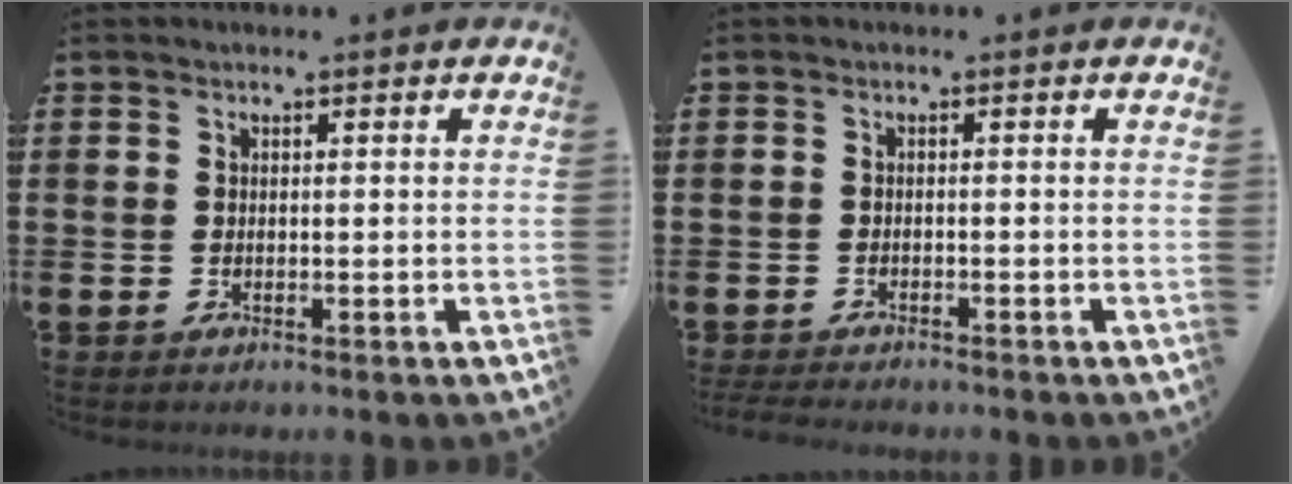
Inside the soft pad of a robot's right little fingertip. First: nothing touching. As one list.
[{"total": 1.1, "force": [-1.0, 0.1, 0.2], "torque": [-0.007, 0.000, -0.021]}]